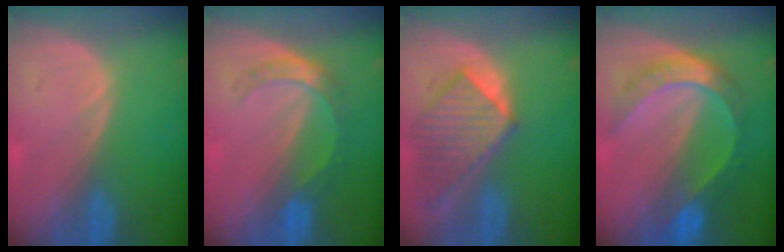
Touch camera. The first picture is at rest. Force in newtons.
{"total": 5.4, "press": 4.7, "slide": 2.5}
{"total": 8.2, "press": 7.5, "slide": 3.2}
{"total": 8.1, "press": 8.1, "slide": 0.8}